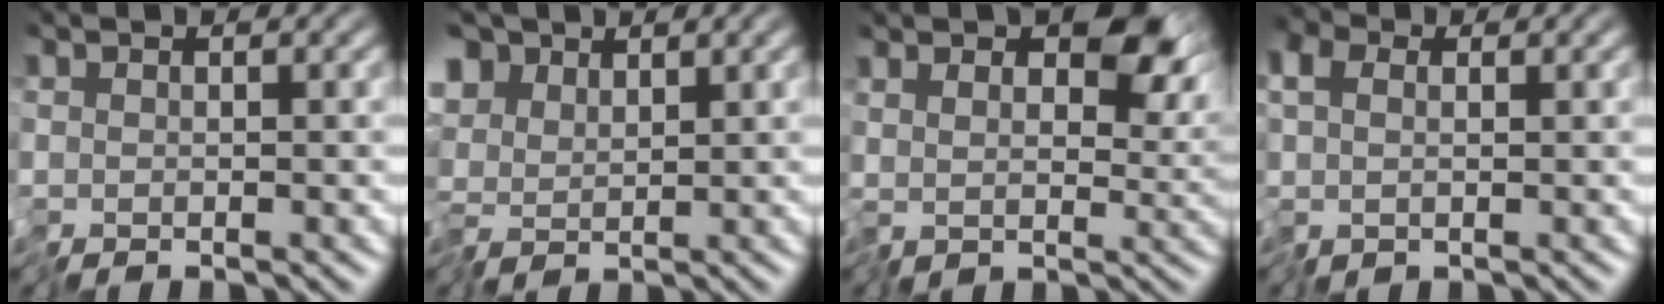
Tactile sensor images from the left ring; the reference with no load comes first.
{"total": 3.3, "force": [1.9, 2.1, 1.8], "torque": [-0.048, 0.014, 0.028]}
{"total": 6.4, "force": [2.9, 3.2, 4.7], "torque": [-0.079, 0.005, 0.050]}
{"total": 2.3, "force": [0.5, 1.6, 1.6], "torque": [-0.043, 0.006, 0.006]}